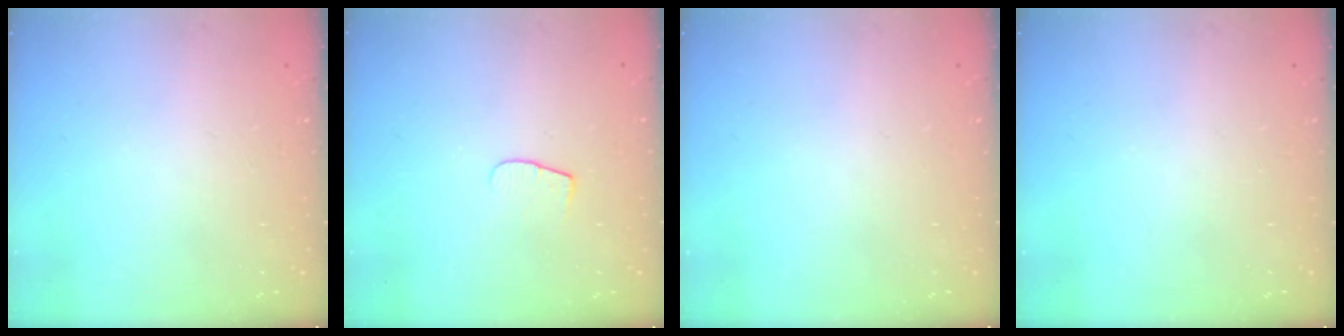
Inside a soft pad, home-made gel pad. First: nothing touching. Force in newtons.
{"total": 5.2, "press": 5.2, "slide": 0.6}
{"total": 0.0}
{"total": 0.0}